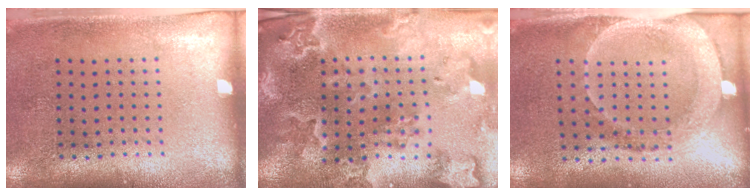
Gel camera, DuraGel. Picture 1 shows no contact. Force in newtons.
{"total": 3.6, "press": 3.2, "slide": 1.8}
{"total": 1.9, "press": 1.6, "slide": 1.0}